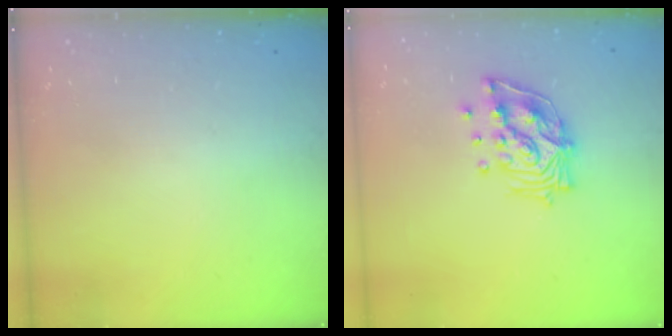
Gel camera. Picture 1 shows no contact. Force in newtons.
{"total": 14.2, "press": 14.1, "slide": 1.9}